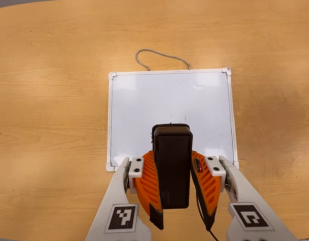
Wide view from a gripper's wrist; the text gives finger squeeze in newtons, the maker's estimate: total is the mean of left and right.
{"total": 6.4, "left": 5.5, "right": 7.4}